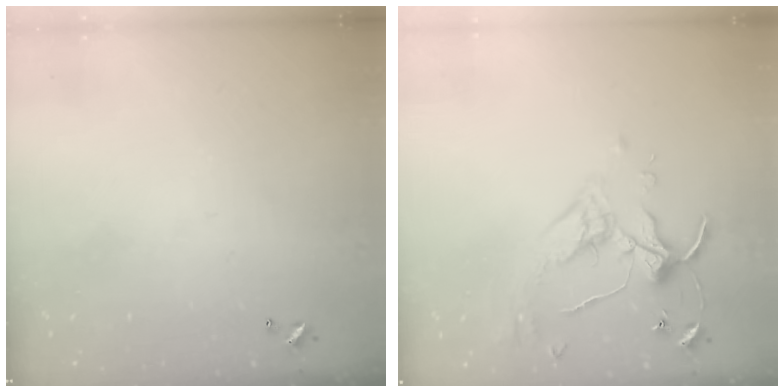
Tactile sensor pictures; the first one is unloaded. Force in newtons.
{"total": 4.0, "press": 3.9, "slide": 0.5}